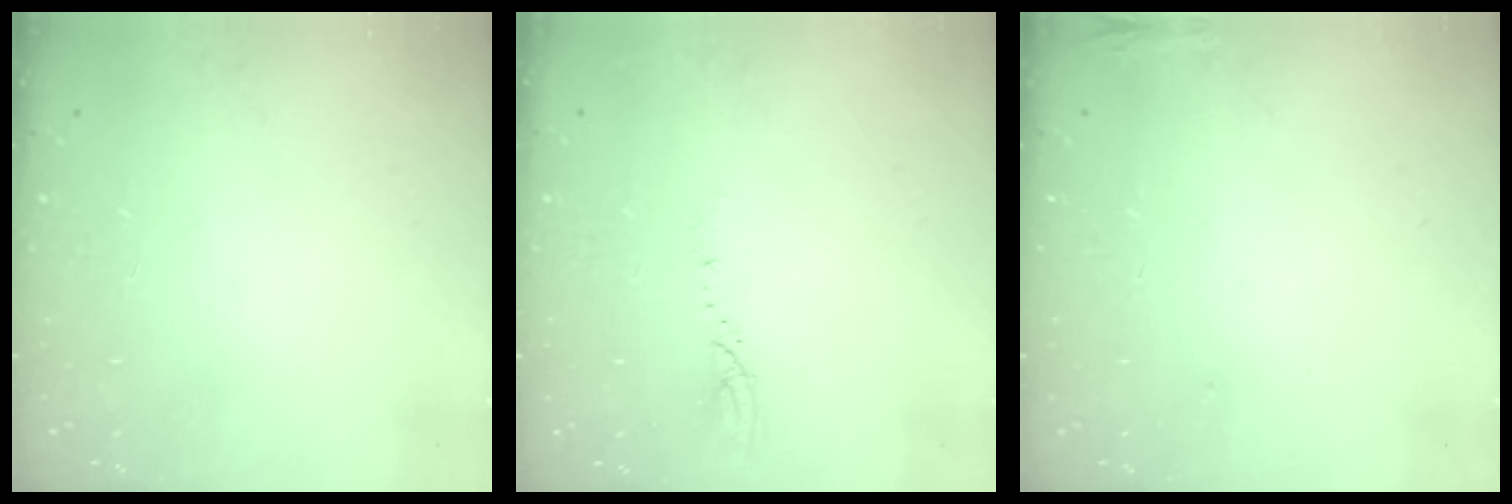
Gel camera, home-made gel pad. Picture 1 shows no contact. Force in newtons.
{"total": 3.2, "press": 3.2, "slide": 0.4}
{"total": 6.3, "press": 5.9, "slide": 2.1}